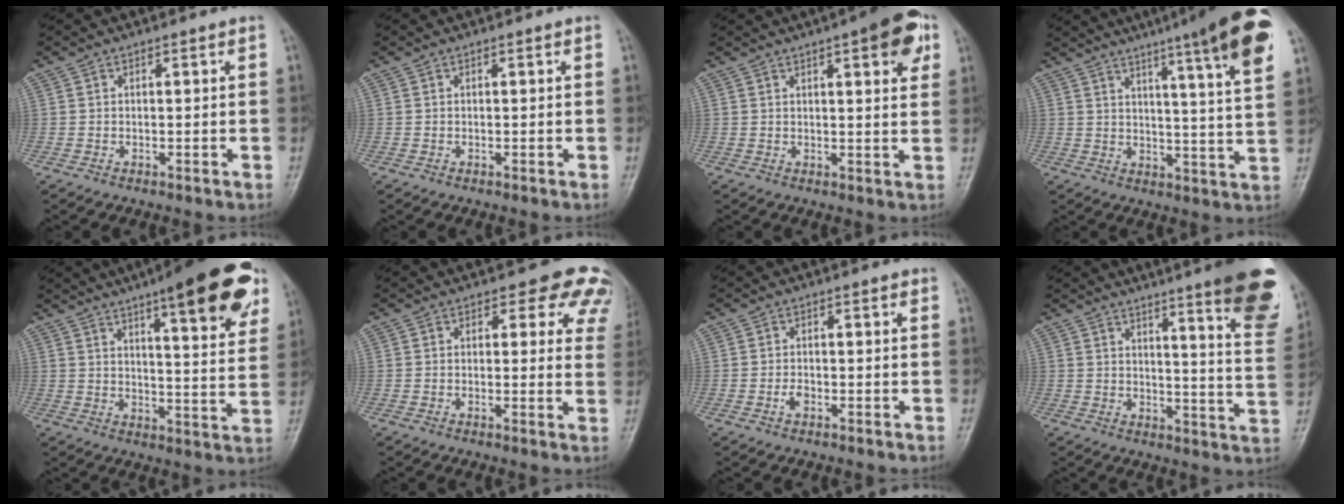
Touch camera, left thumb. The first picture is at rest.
{"total": 0.0}
{"total": 9.1, "force": [4.4, 2.6, 7.6], "torque": [-0.077, -0.008, 0.049]}
{"total": 18.2, "force": [10.8, 1.2, 14.6], "torque": [-0.190, -0.037, 0.130]}
{"total": 19.2, "force": [11.1, 4.6, 15.0], "torque": [-0.173, -0.038, 0.148]}
{"total": 8.4, "force": [5.8, 4.7, 3.8], "torque": [0.009, -0.020, 0.040]}
{"total": 1.7, "force": [-0.7, 1.0, 1.2], "torque": [-0.019, 0.002, -0.017]}
{"total": 18.8, "force": [11.9, 2.5, 14.4], "torque": [-0.154, -0.065, 0.142]}